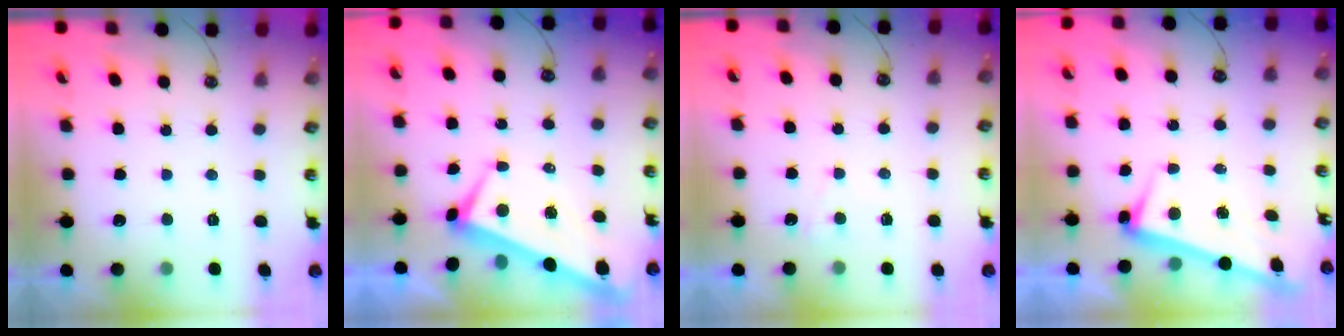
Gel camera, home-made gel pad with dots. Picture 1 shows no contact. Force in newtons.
{"total": 0.9, "press": 0.1, "slide": 0.9}
{"total": 2.0, "press": 2.0, "slide": 0.4}
{"total": 2.6, "press": 2.4, "slide": 1.0}